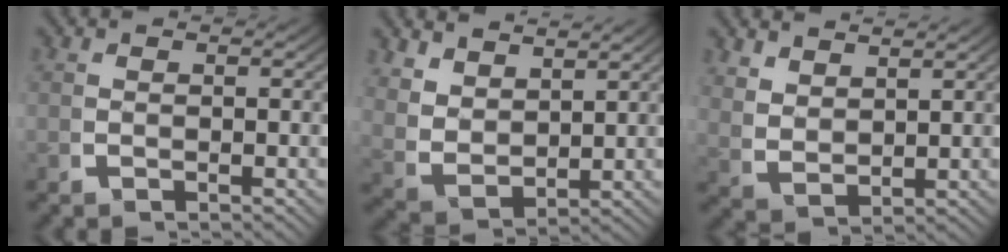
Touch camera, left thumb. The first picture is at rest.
{"total": 4.7, "force": [1.5, 3.2, 3.0], "torque": [-0.076, -0.020, 0.040]}
{"total": 2.8, "force": [1.8, 1.5, 1.6], "torque": [-0.035, -0.012, 0.049]}